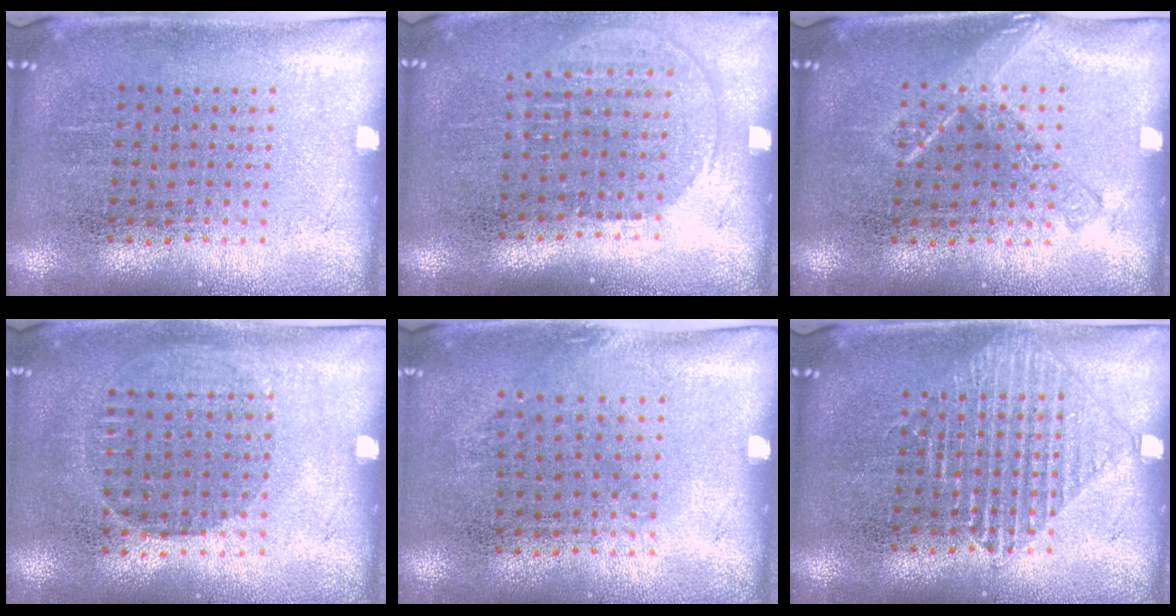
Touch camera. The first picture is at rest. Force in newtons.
{"total": 1.4, "press": 1.1, "slide": 0.7}
{"total": 2.1, "press": 2.0, "slide": 0.2}
{"total": 0.9, "press": 0.8, "slide": 0.4}
{"total": 0.9, "press": 0.7, "slide": 0.6}
{"total": 1.9, "press": 1.8, "slide": 0.4}